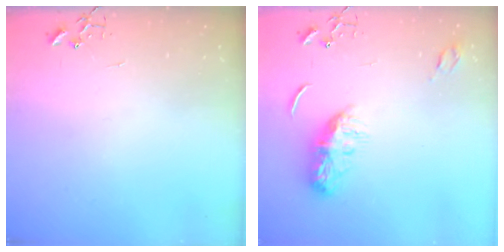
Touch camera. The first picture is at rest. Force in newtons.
{"total": 9.4, "press": 9.4, "slide": 0.4}